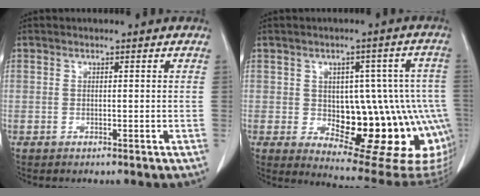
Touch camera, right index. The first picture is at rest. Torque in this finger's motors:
{"motor_torque": [1.80, -0.34, 0.71, 0.12]}